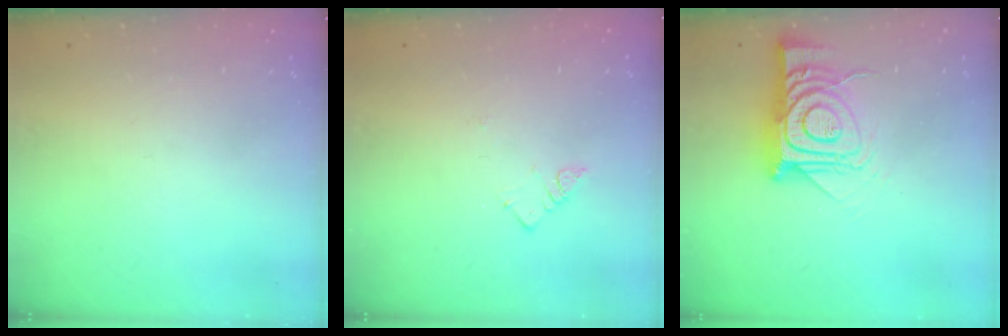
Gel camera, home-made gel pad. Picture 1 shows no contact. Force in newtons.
{"total": 3.2, "press": 3.2, "slide": 0.3}
{"total": 16.1, "press": 16.1, "slide": 1.3}